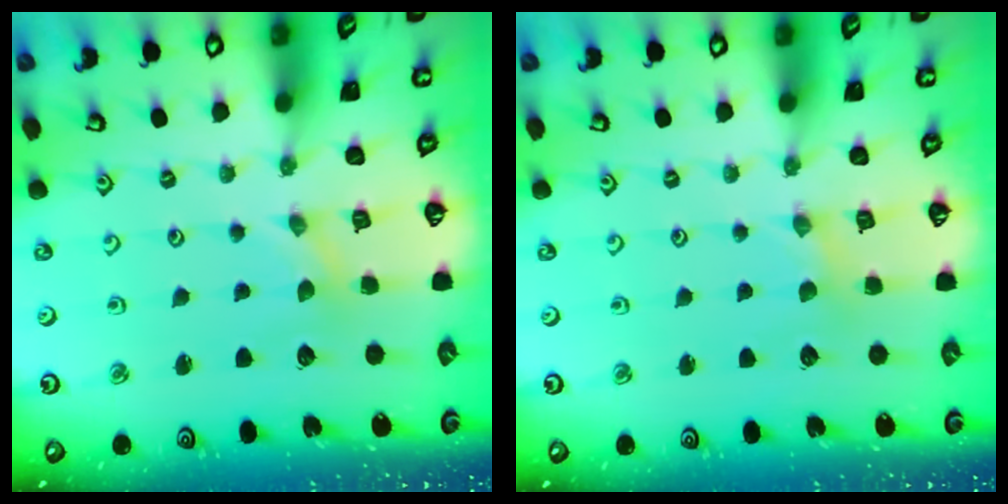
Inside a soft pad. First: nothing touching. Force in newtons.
{"total": 1.7, "press": 1.7, "slide": 0.2}